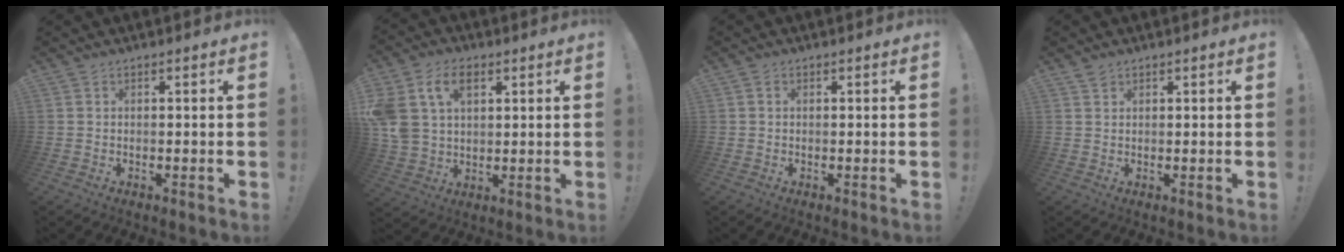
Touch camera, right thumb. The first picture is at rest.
{"total": 13.7, "force": [5.6, 9.4, 8.2], "torque": [-0.175, -0.014, 0.107]}
{"total": 0.6, "force": [0.1, 0.6, 0.1], "torque": [-0.001, 0.003, 0.001]}
{"total": 1.4, "force": [1.2, 0.6, 0.4], "torque": [0.000, -0.006, 0.023]}